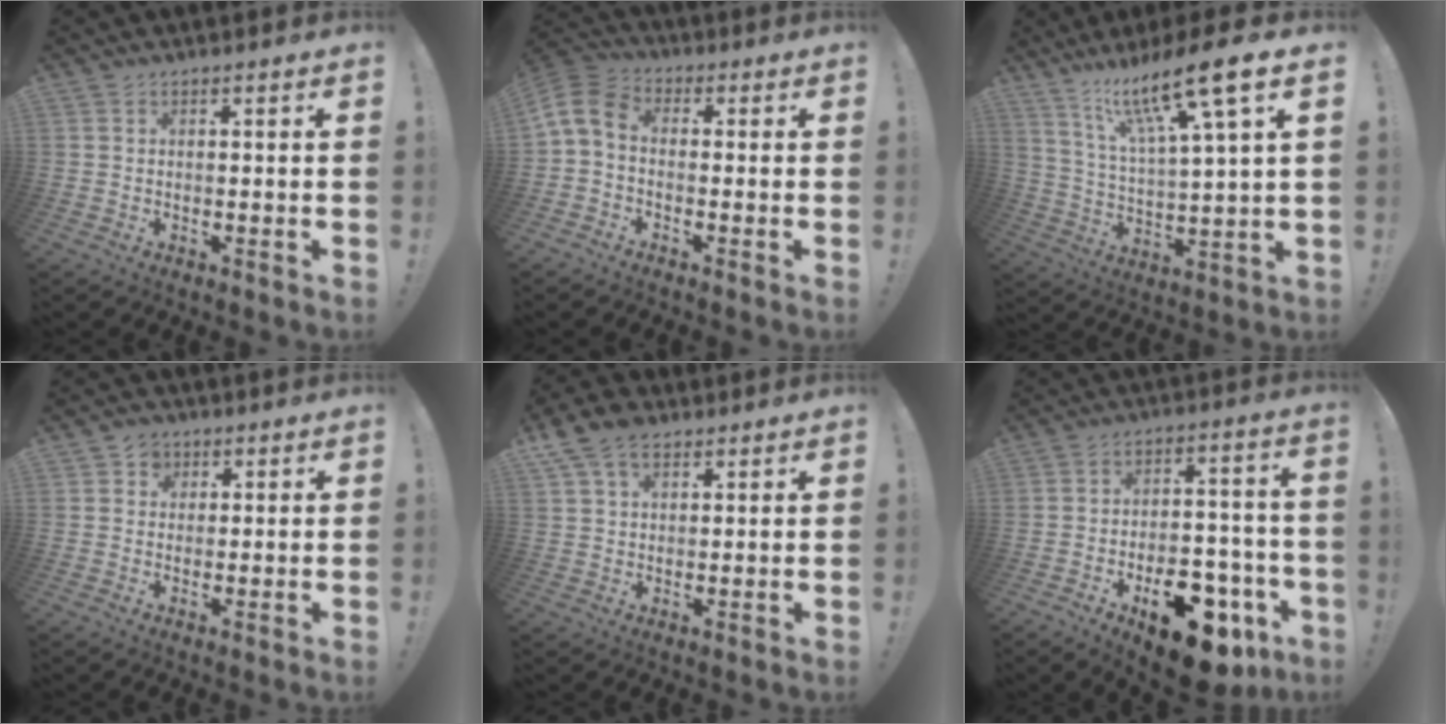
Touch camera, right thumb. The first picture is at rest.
{"total": 7.4, "force": [-0.6, 5.0, 5.4], "torque": [-0.120, 0.009, -0.007]}
{"total": 16.6, "force": [10.3, 2.4, 12.8], "torque": [-0.216, -0.064, 0.157]}
{"total": 3.8, "force": [1.7, 3.3, 0.7], "torque": [0.002, -0.006, 0.028]}
{"total": 8.9, "force": [4.8, 5.6, 4.9], "torque": [-0.091, -0.005, 0.096]}
{"total": 16.5, "force": [-8.7, 9.0, 10.8], "torque": [-0.110, 0.075, -0.128]}